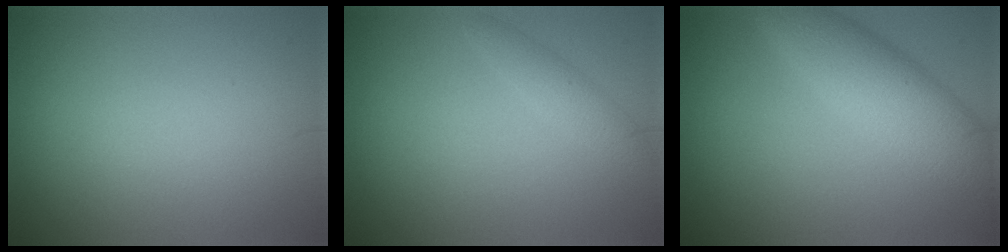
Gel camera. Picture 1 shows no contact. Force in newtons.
{"total": 1.4, "press": 1.4, "slide": 0.1}
{"total": 5.3, "press": 5.3, "slide": 0.3}